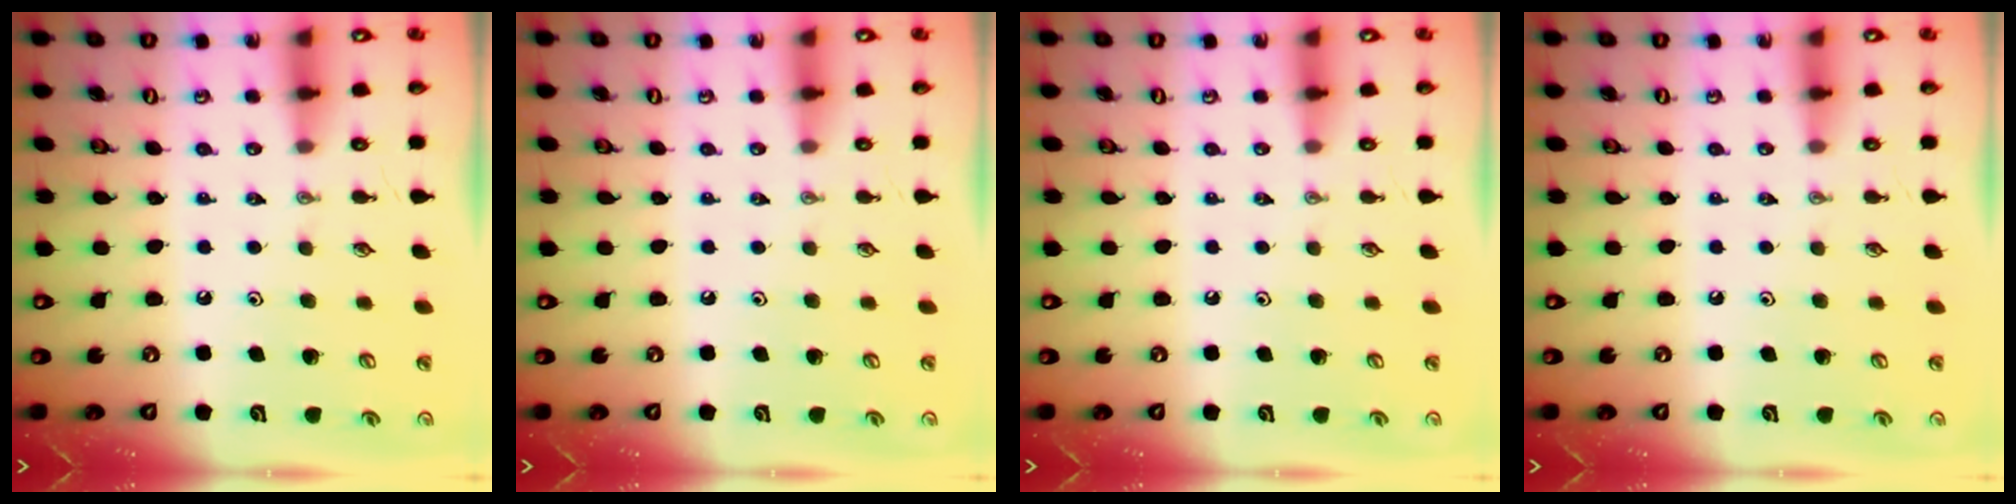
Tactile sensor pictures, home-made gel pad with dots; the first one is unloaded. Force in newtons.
{"total": 0.0}
{"total": 0.0}
{"total": 0.0}